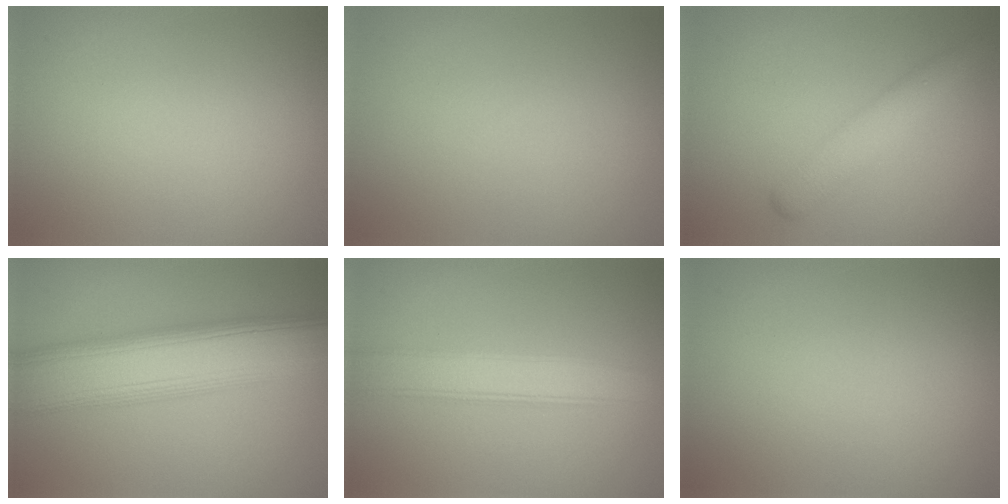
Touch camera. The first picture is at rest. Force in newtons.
{"total": 0.0}
{"total": 2.5, "press": 2.5, "slide": 0.1}
{"total": 10.8, "press": 10.8, "slide": 0.4}
{"total": 4.3, "press": 4.3, "slide": 0.2}
{"total": 0.0}